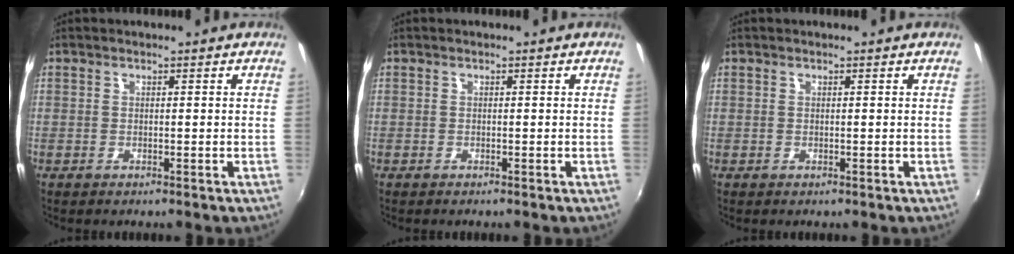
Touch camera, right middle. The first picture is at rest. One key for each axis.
{"total": 0.0}
{"total": 0.0}